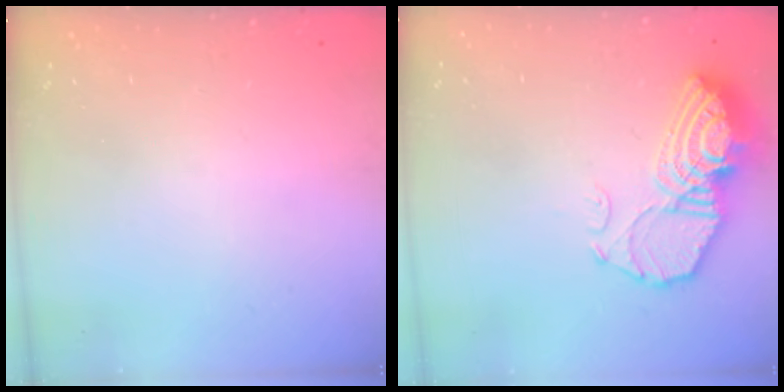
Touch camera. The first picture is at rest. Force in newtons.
{"total": 14.3, "press": 14.2, "slide": 1.4}